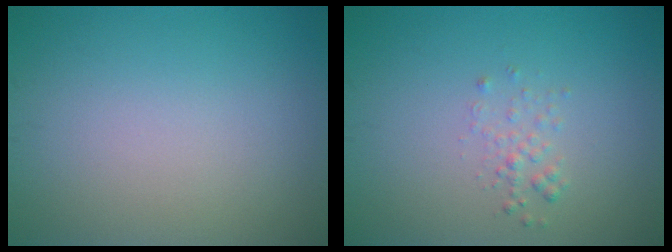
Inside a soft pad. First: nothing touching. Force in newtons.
{"total": 1.1, "press": 1.1, "slide": 0.1}